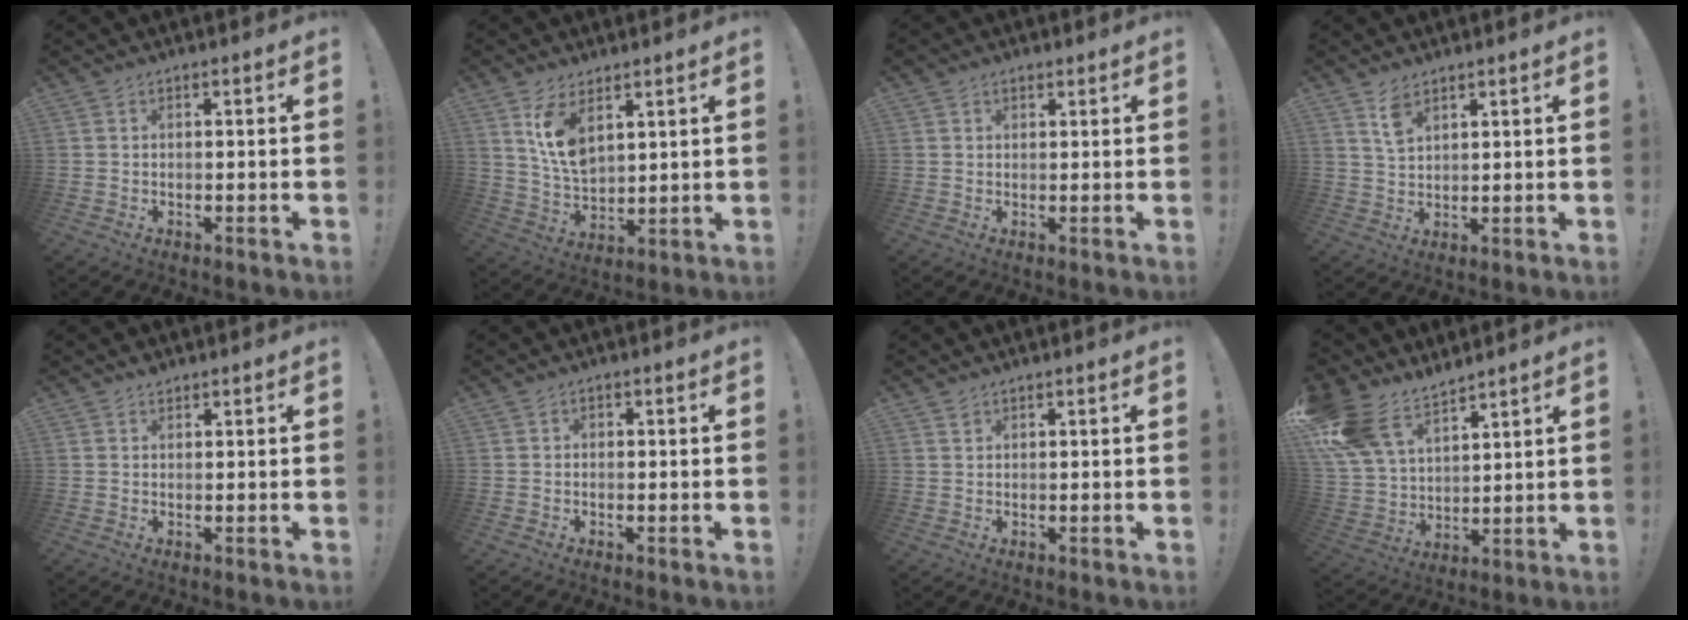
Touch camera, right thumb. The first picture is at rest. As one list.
[{"total": 10.1, "force": [5.8, 5.4, 6.3], "torque": [-0.114, -0.029, 0.109]}, {"total": 2.2, "force": [1.4, 1.6, 0.5], "torque": [0.003, -0.006, 0.024]}, {"total": 5.0, "force": [3.1, 2.3, 3.0], "torque": [-0.046, -0.016, 0.056]}, {"total": 1.3, "force": [1.1, 0.7, 0.2], "torque": [0.006, -0.010, 0.019]}, {"total": 0.8, "force": [-0.3, 0.7, 0.2], "torque": [-0.005, 0.004, -0.005]}, {"total": 1.2, "force": [0.9, 0.7, 0.3], "torque": [0.007, -0.006, 0.016]}, {"total": 15.4, "force": [11.1, 8.4, 6.5], "torque": [-0.129, -0.064, 0.218]}]